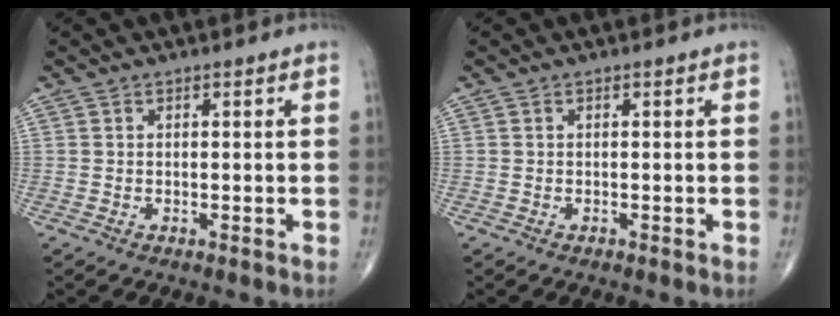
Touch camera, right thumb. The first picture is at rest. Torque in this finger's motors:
{"motor_torque": [-0.18, 0.01, -0.11, -0.01, -0.02]}